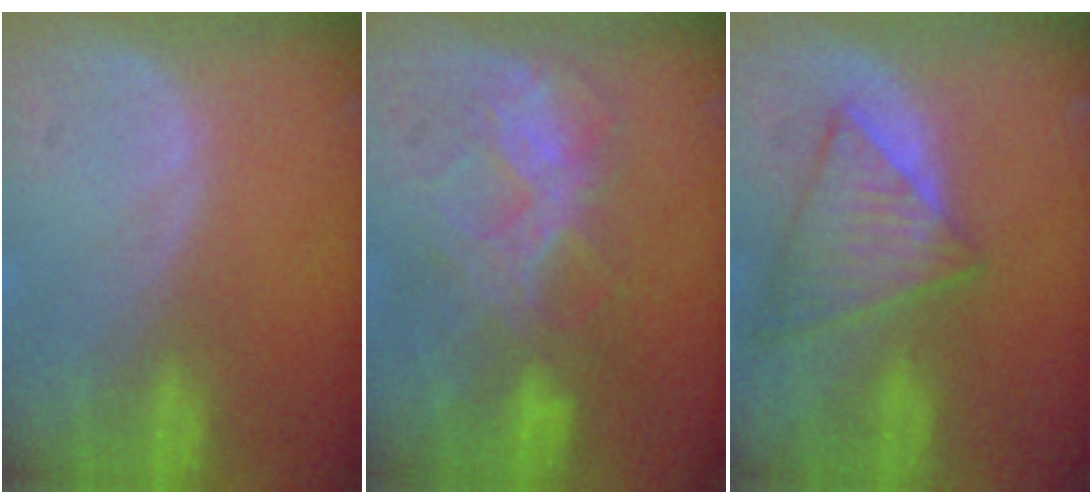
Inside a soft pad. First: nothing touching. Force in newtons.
{"total": 6.5, "press": 6.5, "slide": 0.4}
{"total": 6.3, "press": 6.3, "slide": 0.1}